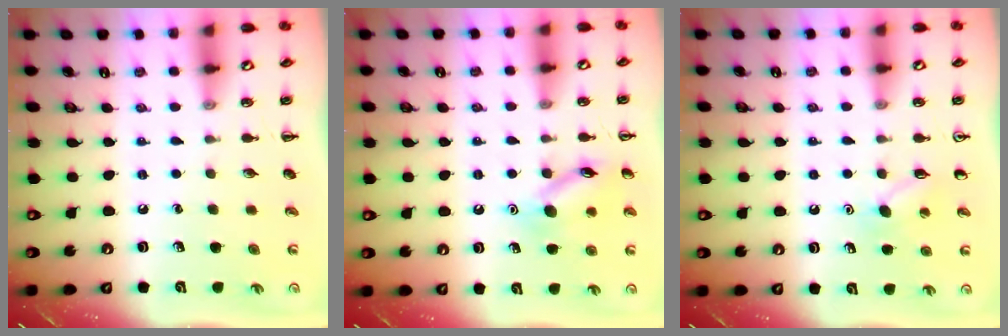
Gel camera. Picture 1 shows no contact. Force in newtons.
{"total": 11.6, "press": 11.5, "slide": 1.0}
{"total": 6.7, "press": 6.5, "slide": 1.7}